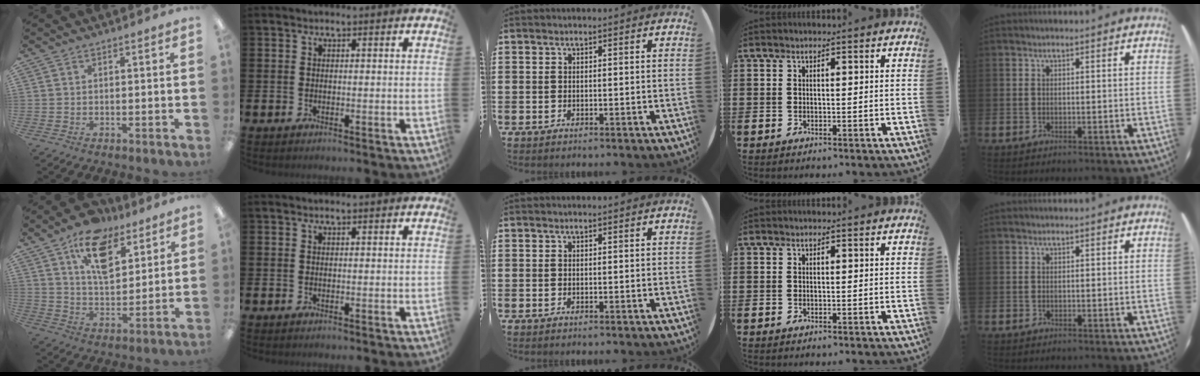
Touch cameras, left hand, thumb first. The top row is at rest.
{"thumb": {"total": 14.4, "force": [9.0, 7.5, 8.4], "torque": [-0.130, -0.037, 0.159]}}